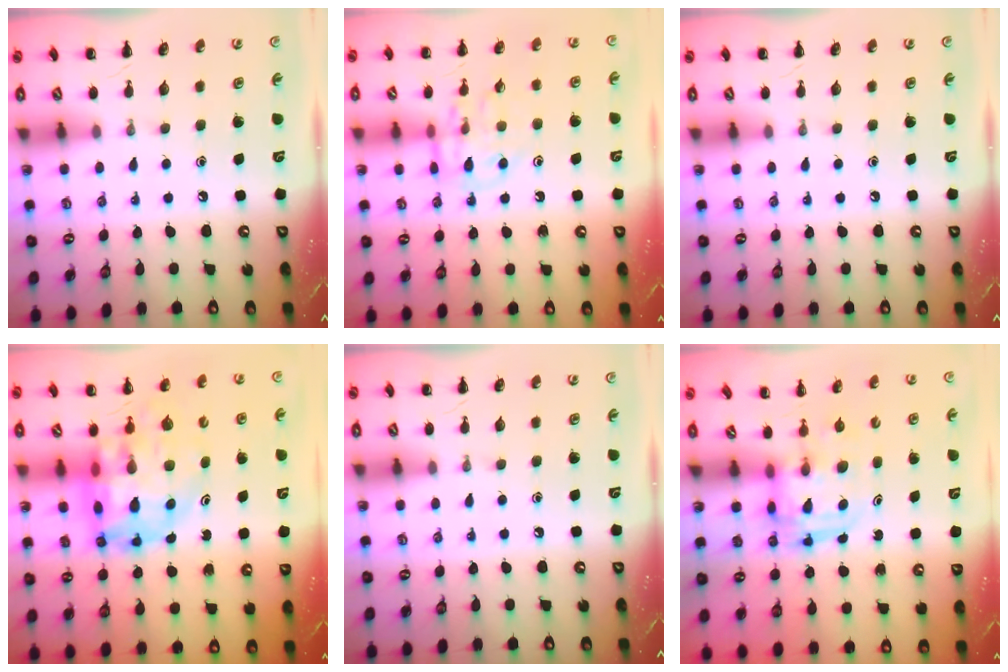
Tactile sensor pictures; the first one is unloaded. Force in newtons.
{"total": 12.2, "press": 12.1, "slide": 0.9}
{"total": 0.0}
{"total": 16.5, "press": 15.8, "slide": 4.7}
{"total": 0.0}
{"total": 3.0, "press": 3.0, "slide": 0.3}